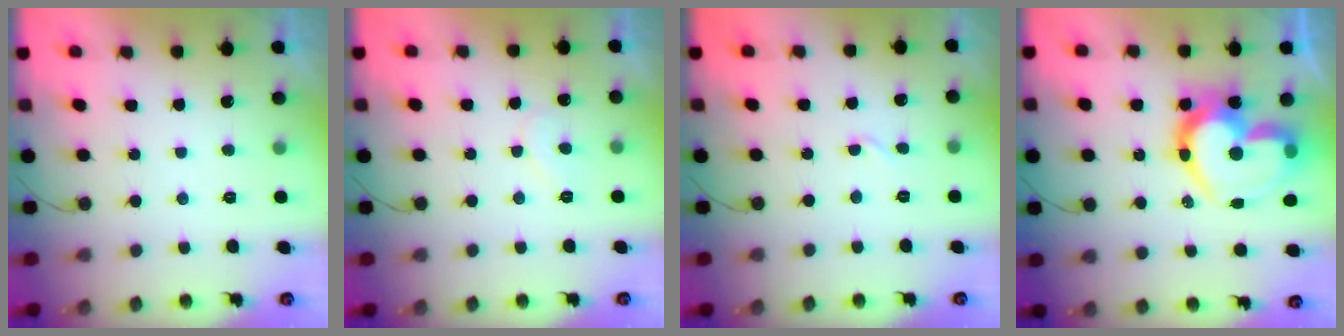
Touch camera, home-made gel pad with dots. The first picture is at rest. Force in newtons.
{"total": 5.4, "press": 5.4, "slide": 0.5}
{"total": 2.7, "press": 2.7, "slide": 0.3}
{"total": 22.9, "press": 22.8, "slide": 1.9}